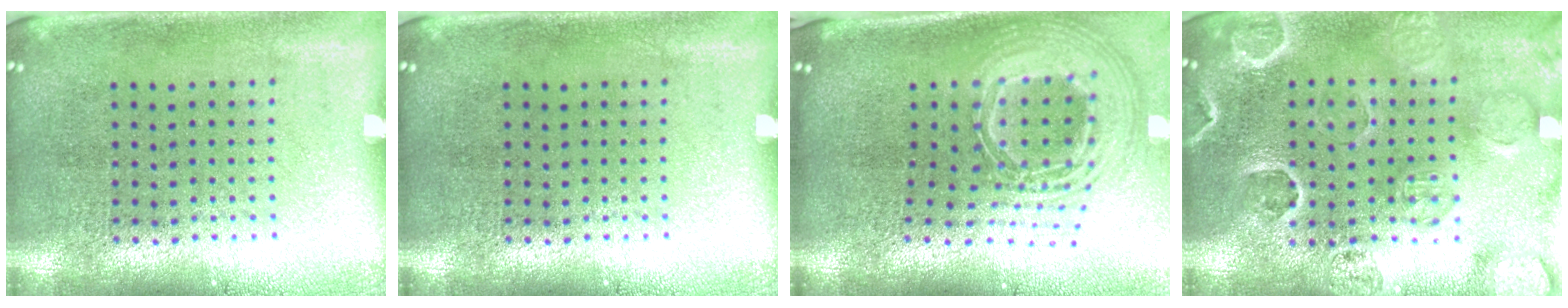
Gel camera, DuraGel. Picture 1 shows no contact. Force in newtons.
{"total": 0.0}
{"total": 2.7, "press": 1.9, "slide": 2.0}
{"total": 2.8, "press": 2.7, "slide": 0.6}